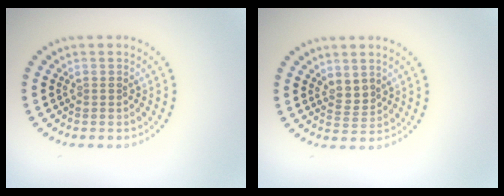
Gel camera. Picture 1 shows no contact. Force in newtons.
{"total": 1.7, "press": 1.3, "slide": 1.0}